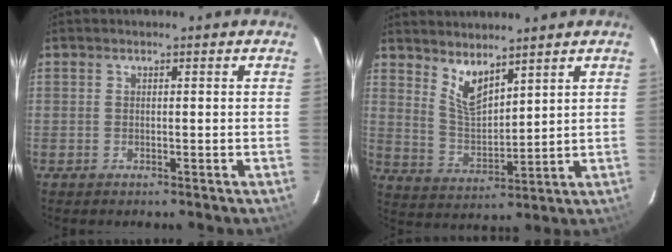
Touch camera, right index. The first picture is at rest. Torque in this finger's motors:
{"motor_torque": [0.08, 0.12, 0.06, 0.03]}